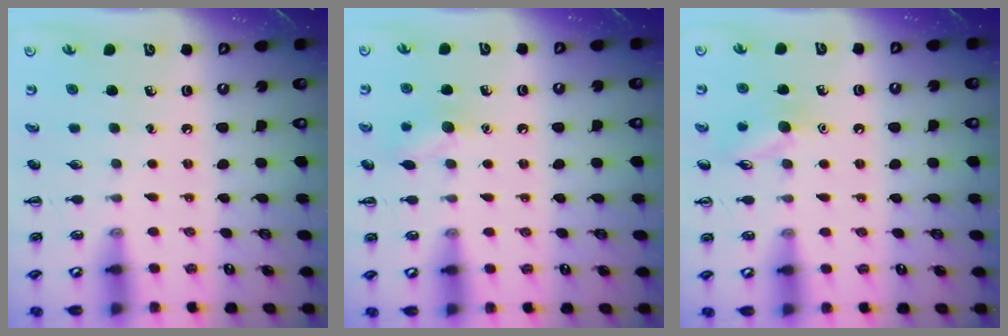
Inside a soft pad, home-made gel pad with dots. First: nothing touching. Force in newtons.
{"total": 7.7, "press": 7.6, "slide": 1.4}
{"total": 8.7, "press": 8.5, "slide": 1.4}